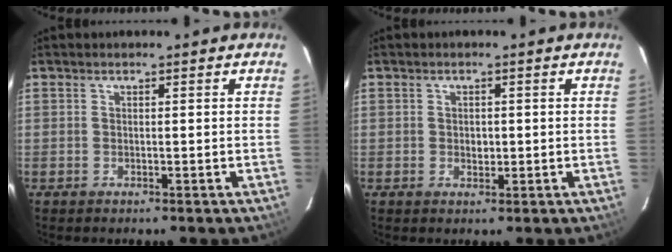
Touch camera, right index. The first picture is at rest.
{"total": 1.6, "force": [-0.1, 1.3, 0.9], "torque": [-0.015, 0.002, -0.001]}